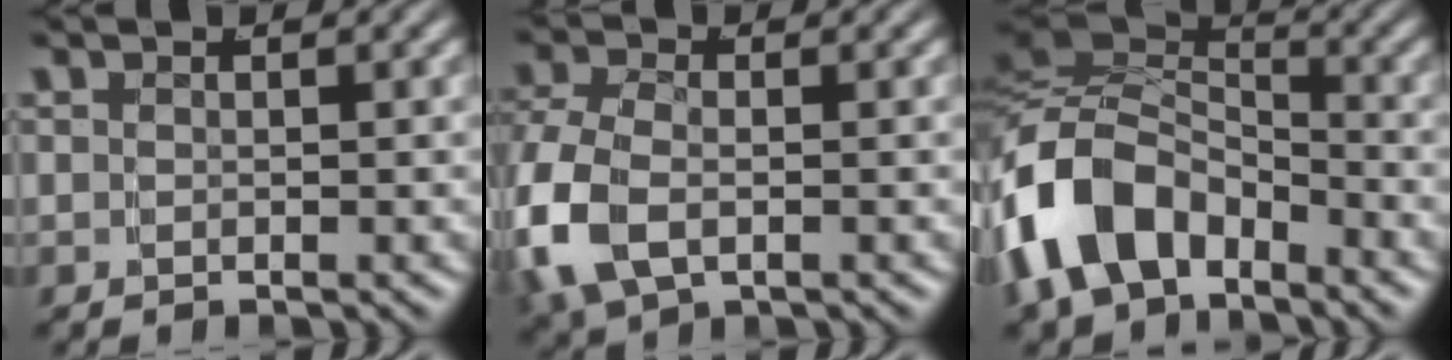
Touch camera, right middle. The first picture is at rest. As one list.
[{"total": 6.2, "force": [-1.1, 4.7, 3.8], "torque": [-0.126, -0.028, -0.003]}, {"total": 10.4, "force": [-1.8, 8.1, 6.3], "torque": [-0.156, -0.029, -0.026]}]